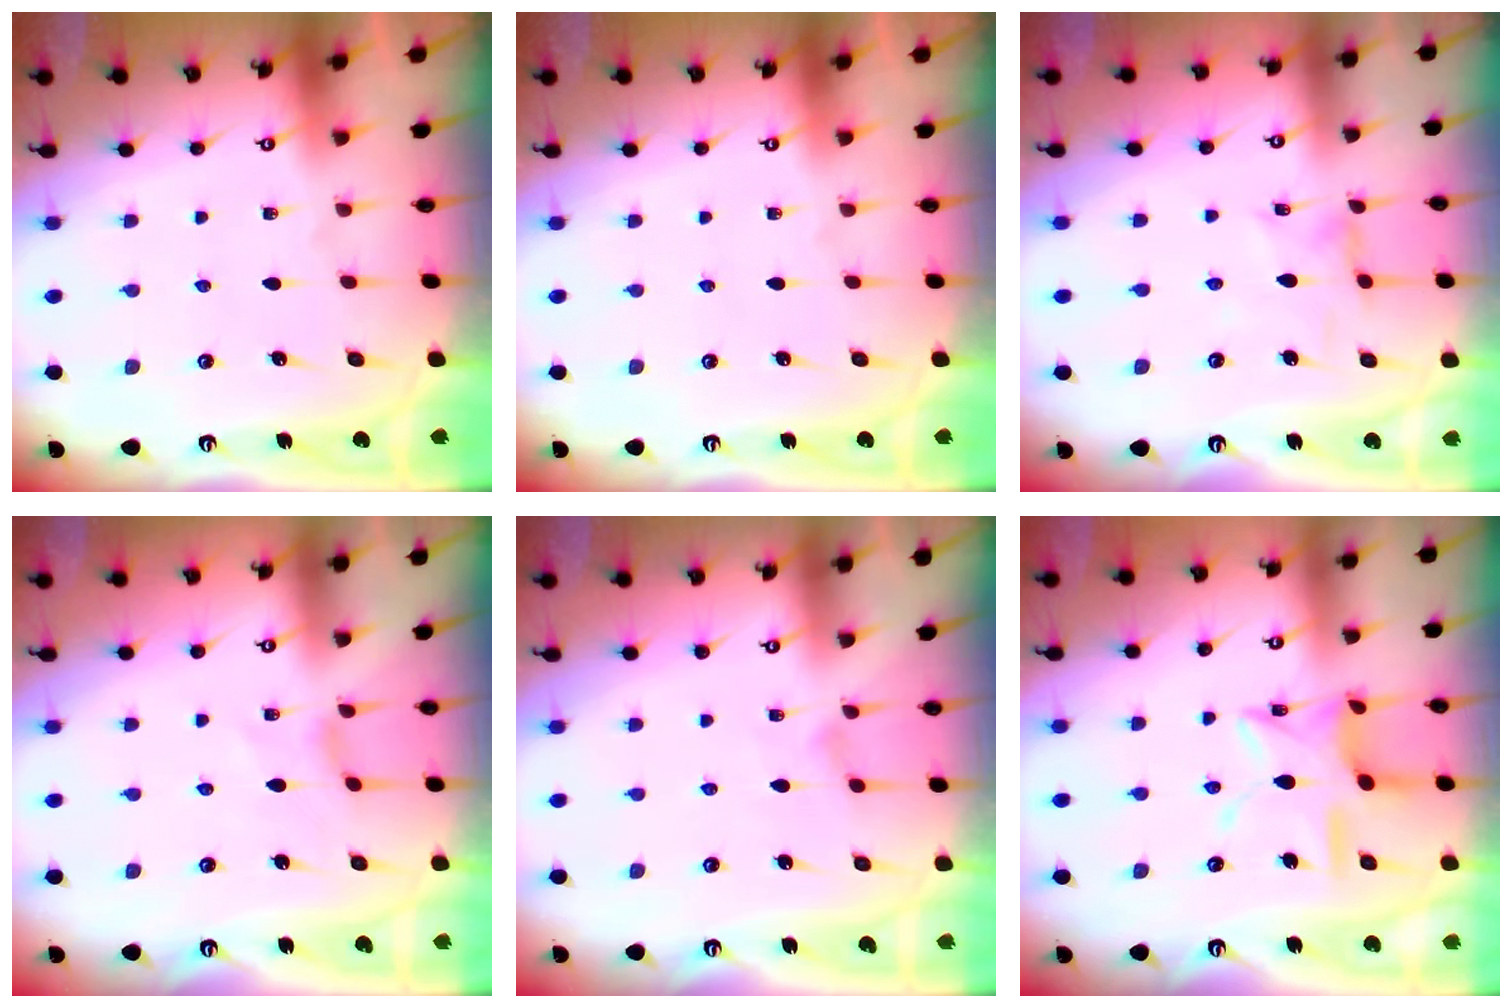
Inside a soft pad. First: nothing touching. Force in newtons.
{"total": 0.0}
{"total": 3.0, "press": 2.9, "slide": 0.3}
{"total": 0.0}
{"total": 1.0, "press": 0.9, "slide": 0.3}
{"total": 12.5, "press": 12.5, "slide": 0.8}